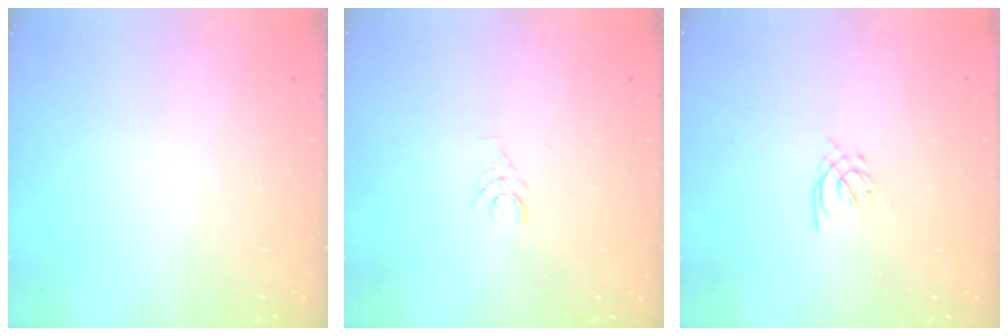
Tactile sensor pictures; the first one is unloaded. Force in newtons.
{"total": 3.5, "press": 3.5, "slide": 0.3}
{"total": 1.2, "press": 1.1, "slide": 0.5}